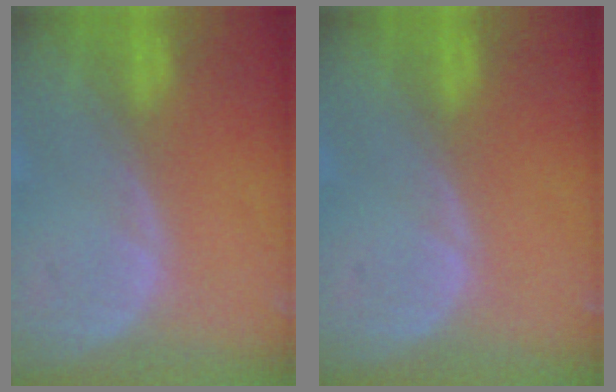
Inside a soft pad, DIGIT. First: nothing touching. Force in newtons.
{"total": 0.0}